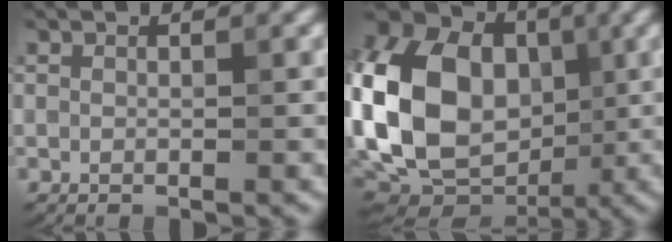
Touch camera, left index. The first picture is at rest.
{"total": 17.2, "force": [-0.9, 13.0, 11.3], "torque": [-0.230, -0.001, -0.014]}